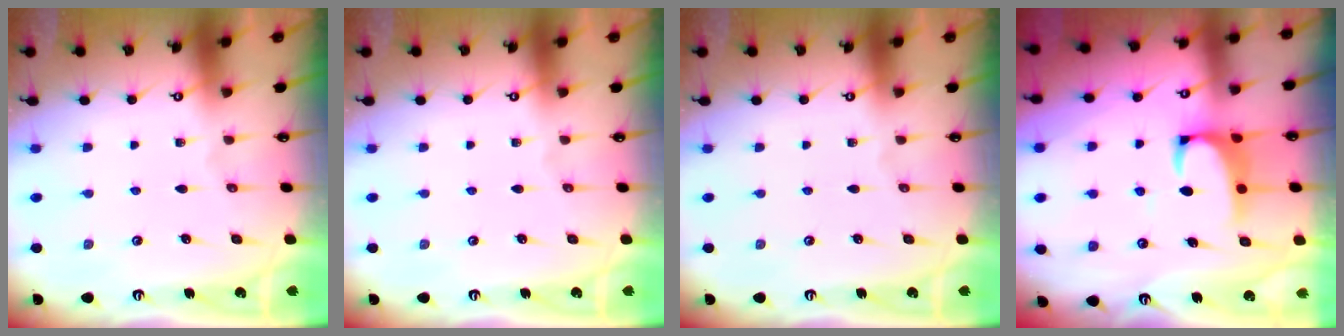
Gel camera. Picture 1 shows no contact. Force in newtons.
{"total": 0.0}
{"total": 0.0}
{"total": 2.2, "press": 2.0, "slide": 0.9}